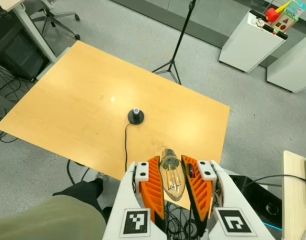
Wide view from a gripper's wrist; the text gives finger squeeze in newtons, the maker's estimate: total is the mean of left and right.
{"total": 20.8, "left": 22.1, "right": 19.5}